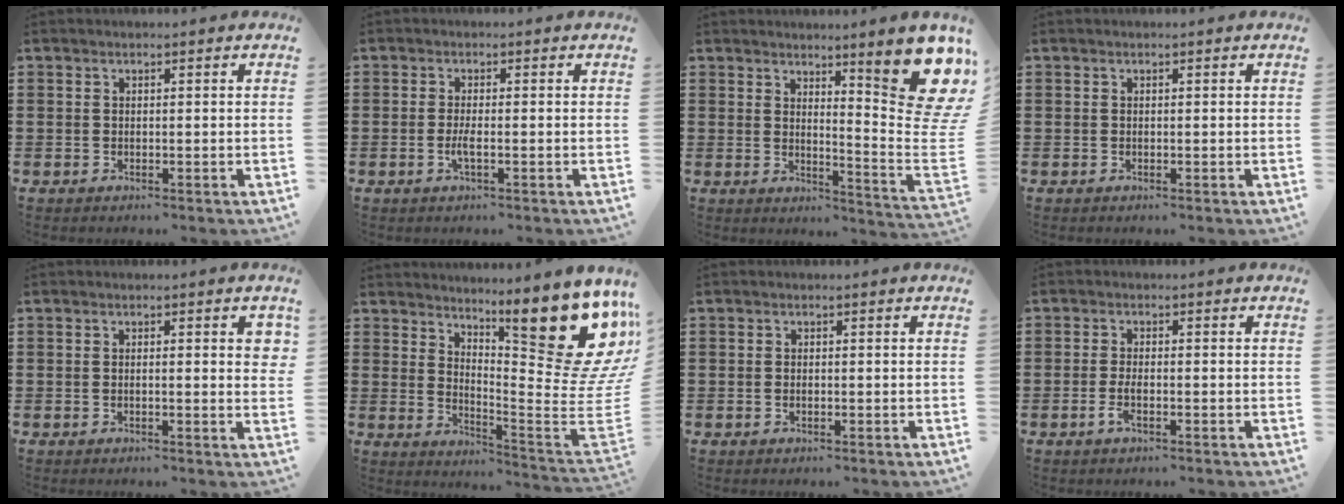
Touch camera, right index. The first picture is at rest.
{"total": 2.2, "force": [-0.8, 0.3, 2.0], "torque": [-0.043, -0.002, -0.016]}
{"total": 11.7, "force": [7.4, 2.3, 8.8], "torque": [-0.125, -0.072, 0.122]}
{"total": 0.0}
{"total": 1.9, "force": [0.1, 0.2, 1.9], "torque": [-0.034, -0.004, 0.002]}
{"total": 17.4, "force": [9.8, 5.2, 13.4], "torque": [-0.189, -0.082, 0.158]}
{"total": 0.5, "force": [-0.2, 0.3, 0.4], "torque": [-0.012, -0.003, -0.003]}
{"total": 2.3, "force": [-1.0, 0.4, 2.1], "torque": [-0.045, -0.007, -0.019]}